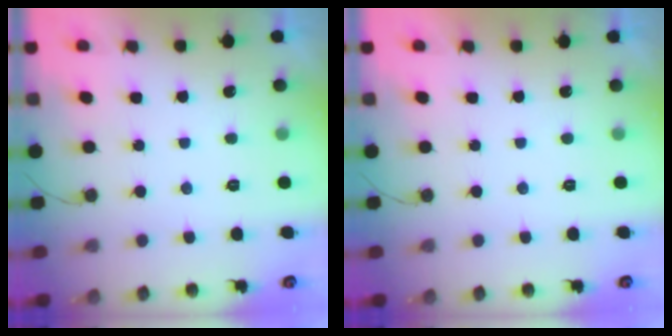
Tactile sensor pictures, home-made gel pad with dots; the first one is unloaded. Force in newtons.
{"total": 1.7, "press": 1.7, "slide": 0.0}